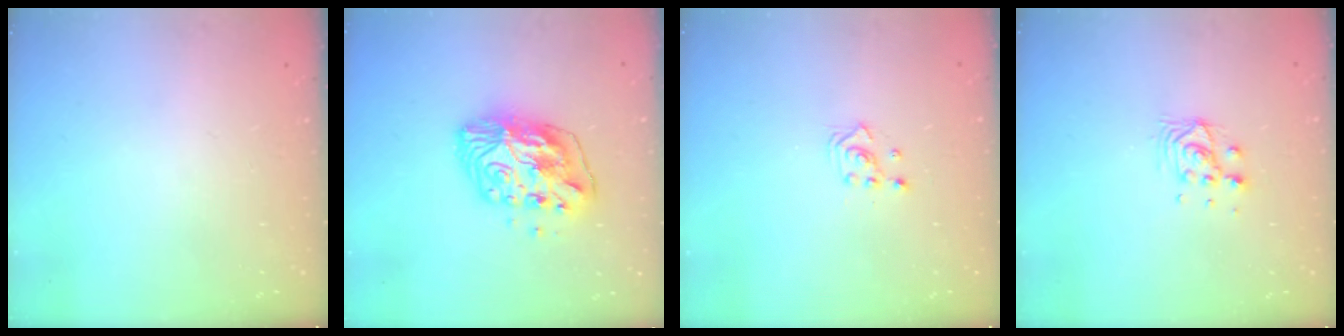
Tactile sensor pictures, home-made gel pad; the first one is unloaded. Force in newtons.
{"total": 11.0, "press": 11.0, "slide": 0.5}
{"total": 2.5, "press": 2.5, "slide": 0.3}
{"total": 7.6, "press": 7.6, "slide": 0.3}